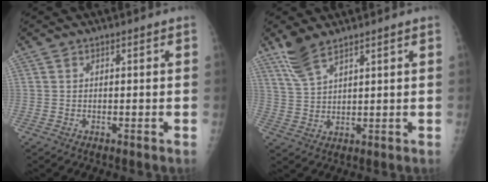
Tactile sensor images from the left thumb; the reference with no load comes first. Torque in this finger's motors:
{"motor_torque": [0.16, -0.25, 0.61, -0.52, 0.01]}